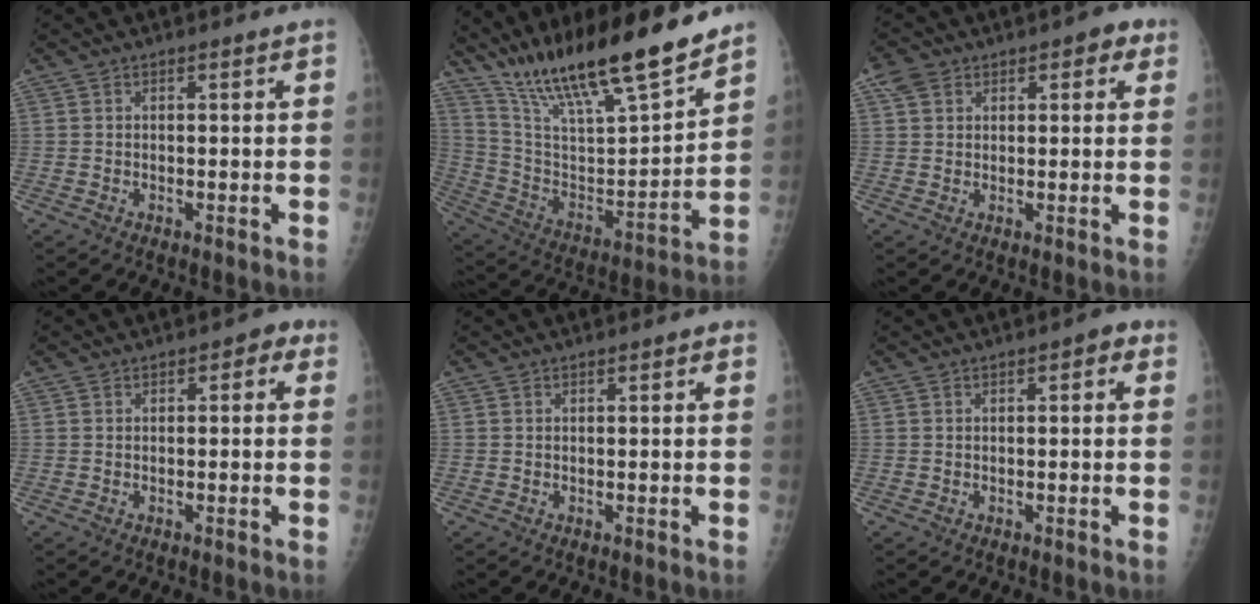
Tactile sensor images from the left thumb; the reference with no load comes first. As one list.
[{"total": 23.9, "force": [18.8, 4.2, 14.2], "torque": [-0.224, -0.081, 0.332]}, {"total": 6.8, "force": [3.3, 4.5, 3.9], "torque": [-0.031, 0.006, 0.050]}, {"total": 2.5, "force": [0.4, 1.8, 1.7], "torque": [-0.005, 0.007, -0.003]}, {"total": 0.7, "force": [0.2, 0.3, 0.6], "torque": [-0.005, 0.001, 0.001]}, {"total": 2.3, "force": [0.5, 1.1, 1.9], "torque": [-0.015, 0.005, -0.002]}]